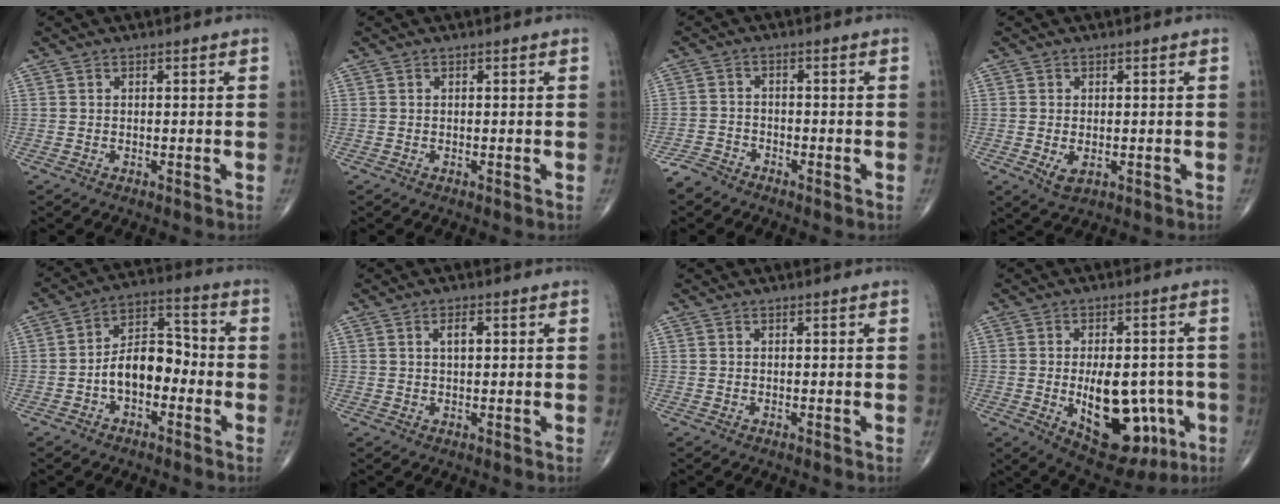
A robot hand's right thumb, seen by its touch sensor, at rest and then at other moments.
{"total": 0.0}
{"total": 3.2, "force": [-2.9, 1.4, 0.4], "torque": [-0.010, 0.003, -0.061]}
{"total": 2.8, "force": [-0.5, 1.7, 2.2], "torque": [-0.037, -0.005, -0.002]}
{"total": 10.0, "force": [-2.6, 6.1, 7.5], "torque": [-0.106, 0.043, -0.056]}
{"total": 2.5, "force": [0.8, 1.1, 2.1], "torque": [-0.035, 0.000, 0.013]}
{"total": 0.0}
{"total": 17.3, "force": [-4.3, 9.4, 13.9], "torque": [-0.171, 0.006, -0.037]}